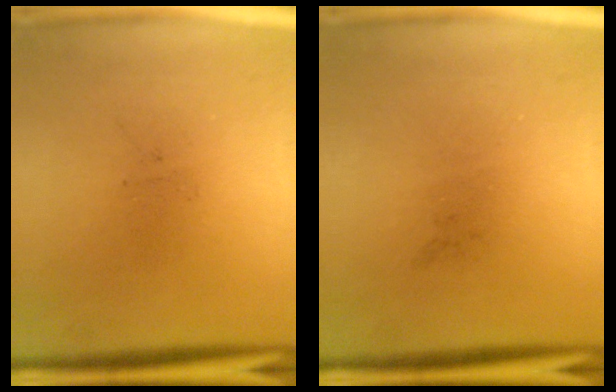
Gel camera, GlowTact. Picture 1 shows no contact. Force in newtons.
{"total": 0.0}